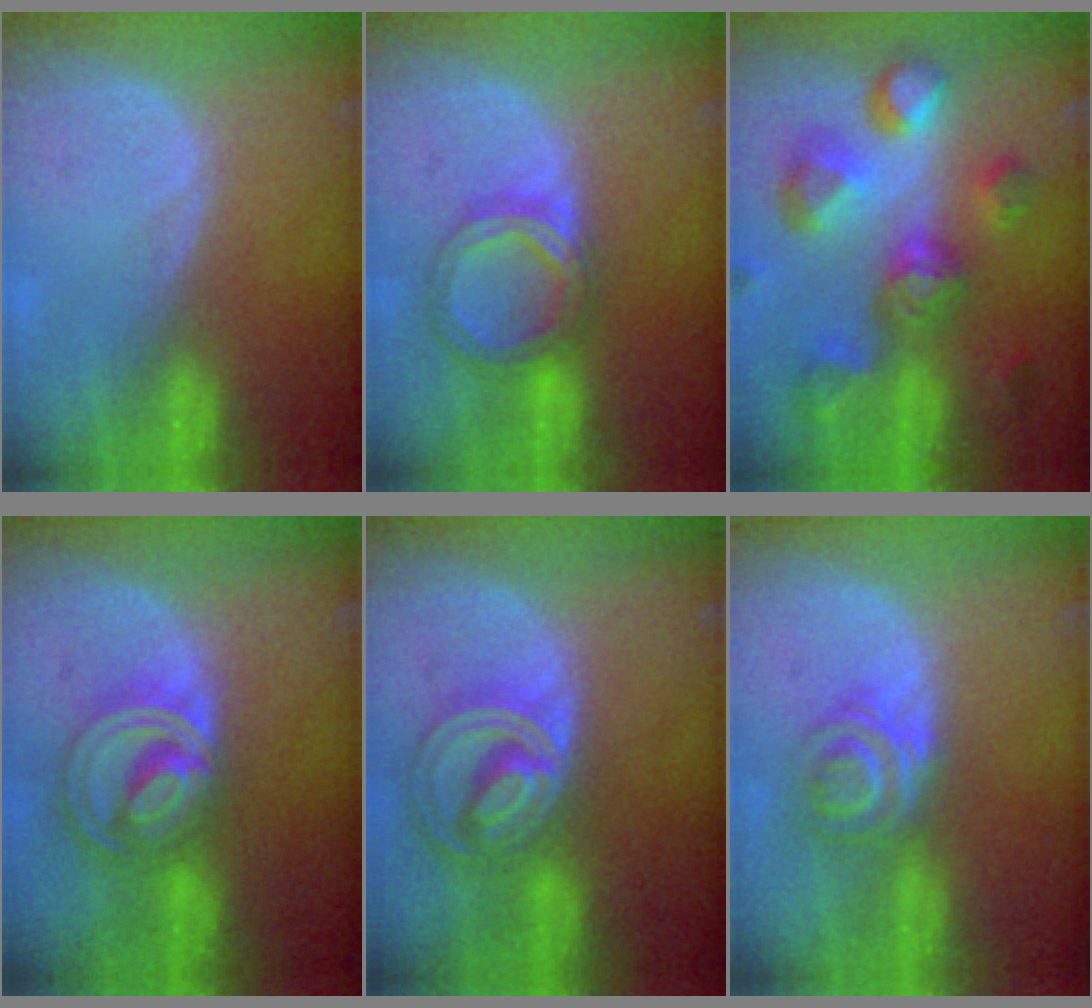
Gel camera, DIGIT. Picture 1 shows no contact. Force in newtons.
{"total": 5.9, "press": 5.9, "slide": 0.3}
{"total": 11.3, "press": 10.0, "slide": 5.2}
{"total": 8.7, "press": 7.4, "slide": 4.6}
{"total": 8.5, "press": 7.3, "slide": 4.4}
{"total": 6.1, "press": 5.2, "slide": 3.3}